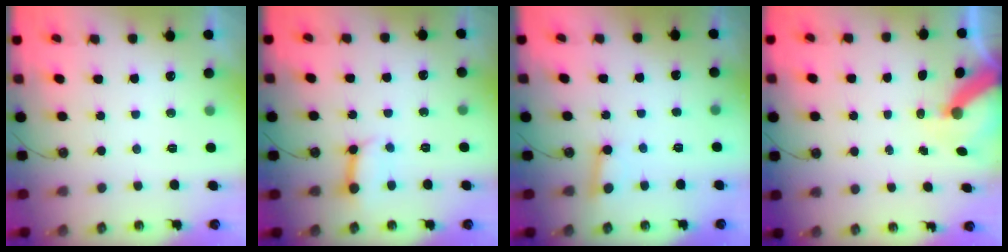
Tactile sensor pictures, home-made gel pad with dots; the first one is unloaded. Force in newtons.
{"total": 6.3, "press": 6.3, "slide": 0.4}
{"total": 2.8, "press": 2.7, "slide": 0.6}
{"total": 7.3, "press": 7.3, "slide": 1.0}